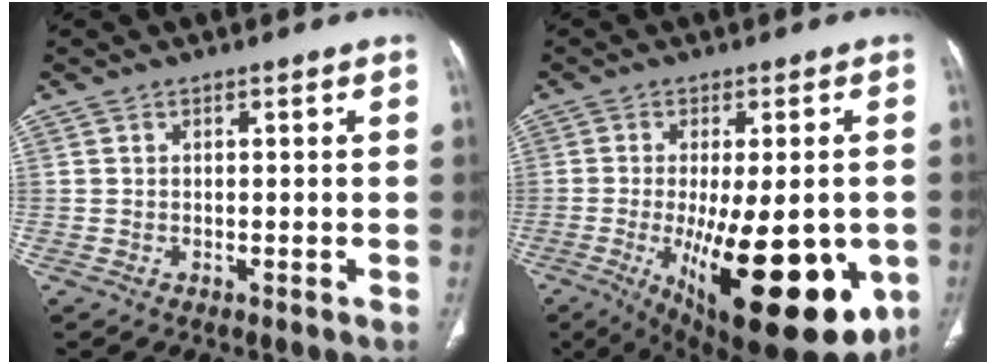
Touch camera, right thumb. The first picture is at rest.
{"total": 25.3, "force": [-7.3, 9.6, 22.3], "torque": [-0.277, -0.032, -0.078]}